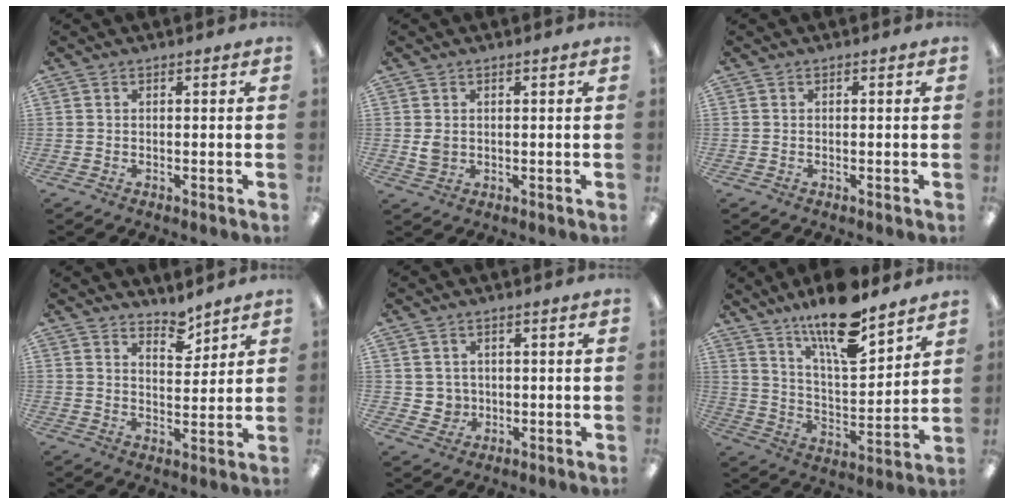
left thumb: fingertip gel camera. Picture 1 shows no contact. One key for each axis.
{"total": 2.4, "fx": 0.7, "fy": 1.9, "fz": 1.4, "tx": -0.020, "ty": 0.000, "tz": 0.011}
{"total": 0.0}
{"total": 5.2, "fx": 4.8, "fy": 1.6, "fz": 1.4, "tx": -0.005, "ty": -0.040, "tz": 0.082}
{"total": 3.2, "fx": 1.0, "fy": 3.1, "fz": 0.0, "tx": -0.002, "ty": 0.000, "tz": 0.017}
{"total": 16.5, "fx": 12.7, "fy": 4.4, "fz": 9.6, "tx": -0.163, "ty": -0.079, "tz": 0.212}